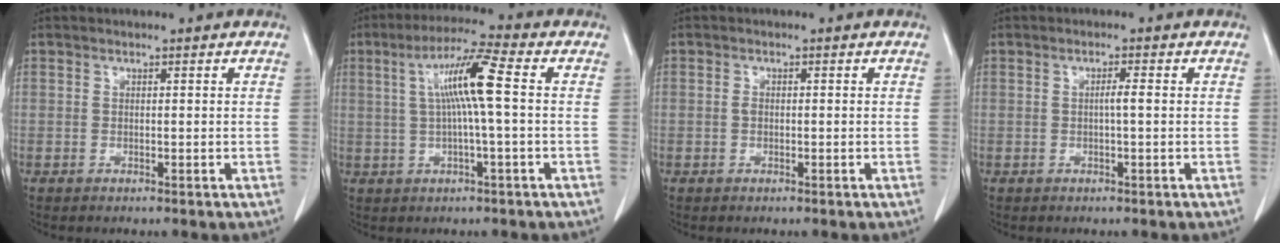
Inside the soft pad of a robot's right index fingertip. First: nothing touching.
{"total": 8.8, "force": [1.2, -0.2, 8.7], "torque": [-0.165, 0.016, 0.021]}
{"total": 0.8, "force": [0.0, 0.5, 0.6], "torque": [-0.010, 0.003, 0.001]}
{"total": 1.5, "force": [-0.1, -0.1, 1.5], "torque": [-0.027, 0.002, 0.000]}